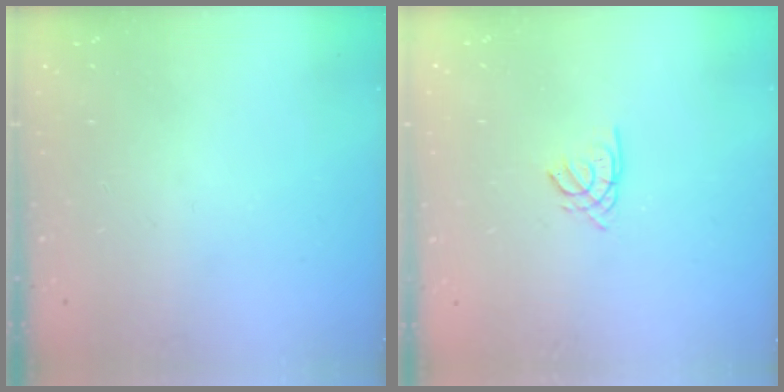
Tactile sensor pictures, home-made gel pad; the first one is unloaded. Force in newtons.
{"total": 1.6, "press": 1.5, "slide": 0.4}